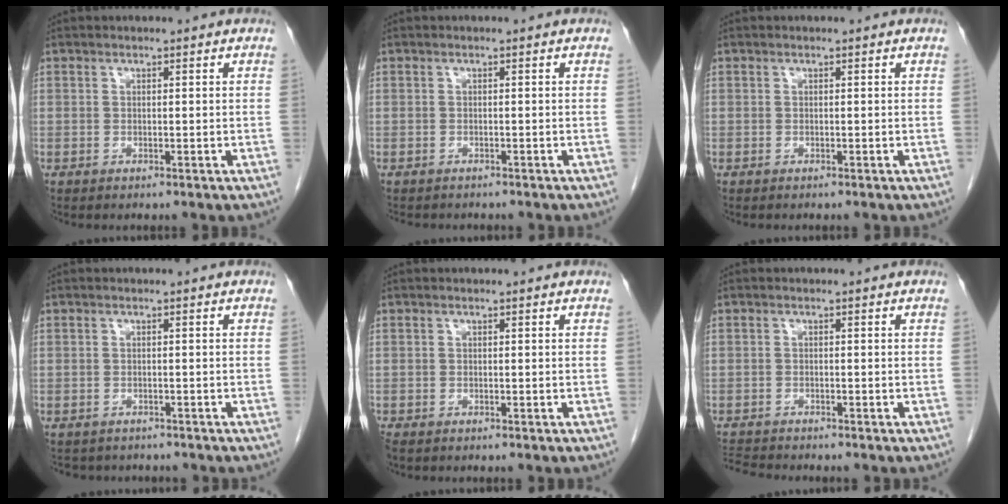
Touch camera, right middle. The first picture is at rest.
{"total": 3.8, "force": [-3.3, 1.5, 1.1], "torque": [-0.016, -0.004, -0.043]}
{"total": 0.0}
{"total": 4.7, "force": [-4.2, 2.1, 0.8], "torque": [-0.011, 0.003, -0.051]}
{"total": 1.3, "force": [-1.1, 0.6, 0.5], "torque": [-0.016, -0.004, -0.018]}
{"total": 3.7, "force": [-3.7, -0.1, 0.4], "torque": [-0.009, -0.018, -0.067]}